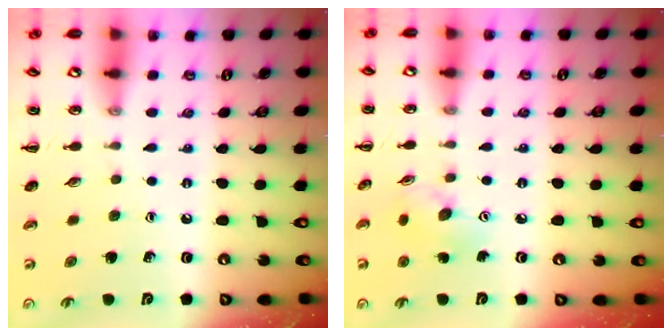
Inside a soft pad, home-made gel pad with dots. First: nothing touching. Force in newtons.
{"total": 5.8, "press": 5.8, "slide": 0.3}